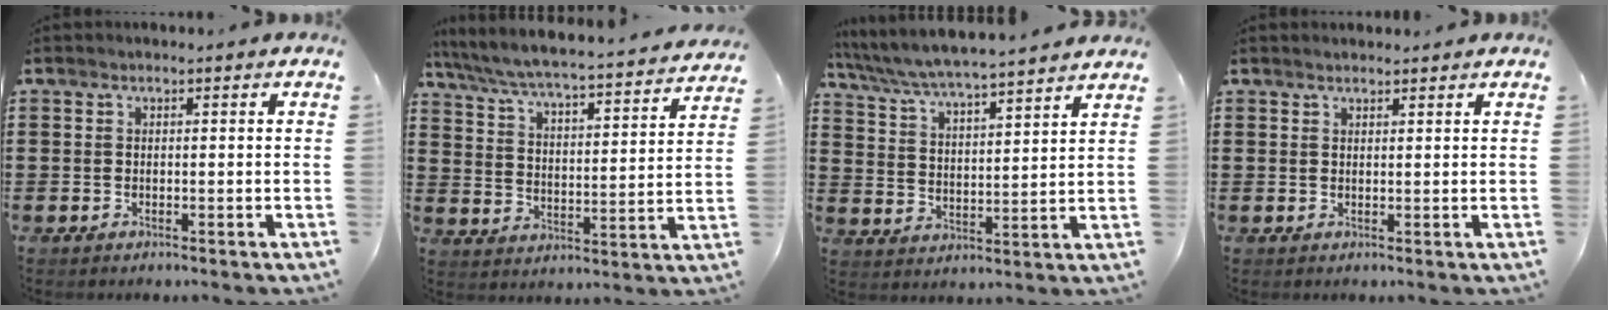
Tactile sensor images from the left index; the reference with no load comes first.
{"total": 4.7, "force": [4.3, -0.4, 1.7], "torque": [-0.056, -0.041, 0.063]}
{"total": 5.3, "force": [5.0, -0.5, 1.5], "torque": [-0.053, -0.037, 0.081]}
{"total": 1.1, "force": [1.1, 0.1, 0.1], "torque": [-0.004, 0.000, 0.020]}